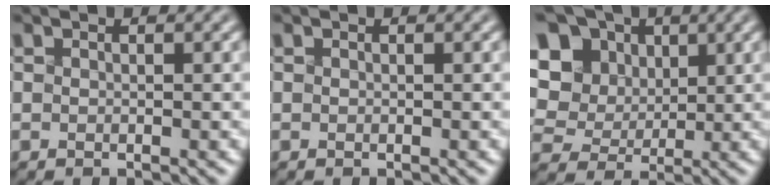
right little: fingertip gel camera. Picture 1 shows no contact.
{"total": 0.0}
{"total": 12.2, "force": [4.3, 9.6, 6.2], "torque": [-0.133, 0.032, 0.075]}